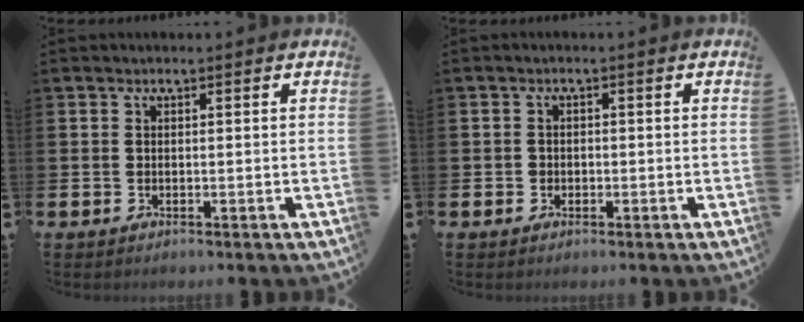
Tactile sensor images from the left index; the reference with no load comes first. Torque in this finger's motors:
{"motor_torque": [-0.06, 0.00, -0.03, -0.01]}